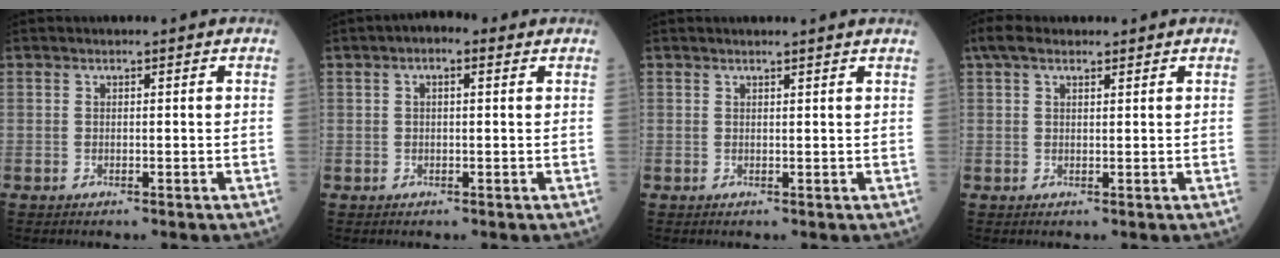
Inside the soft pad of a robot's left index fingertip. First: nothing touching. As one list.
[{"total": 2.9, "force": [1.2, 1.2, 2.3], "torque": [-0.042, 0.016, 0.017]}, {"total": 2.5, "force": [2.3, -0.5, 0.8], "torque": [-0.016, -0.001, 0.027]}, {"total": 4.4, "force": [3.3, 1.7, 2.5], "torque": [-0.056, 0.034, 0.063]}]